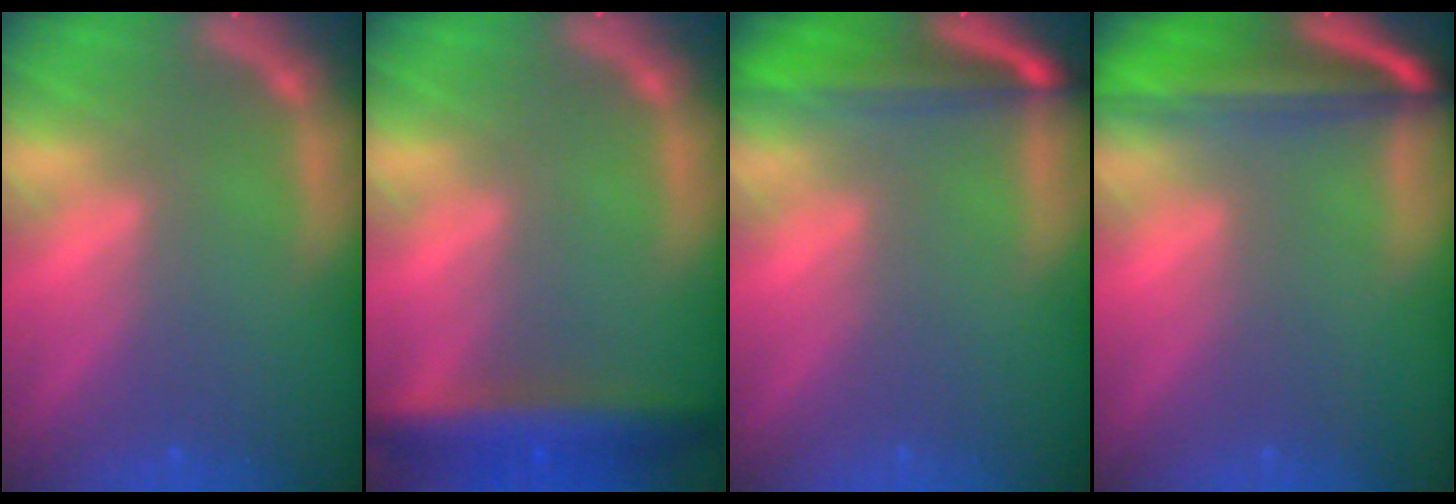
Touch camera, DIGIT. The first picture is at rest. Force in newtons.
{"total": 6.0}
{"total": 6.6}
{"total": 9.5}